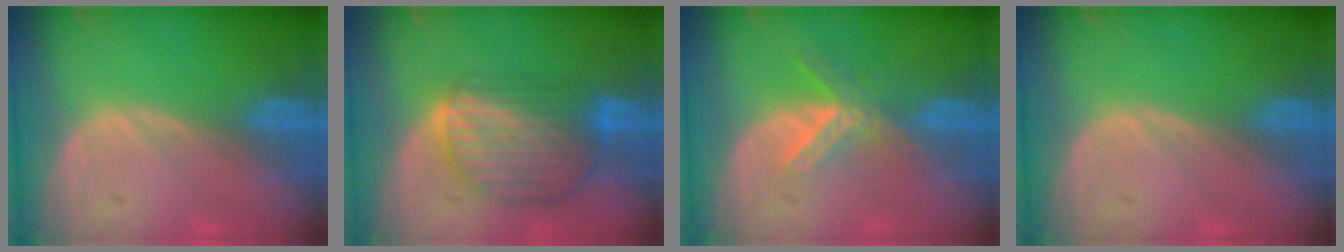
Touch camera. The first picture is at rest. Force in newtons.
{"total": 8.7, "press": 7.6, "slide": 4.1}
{"total": 5.7, "press": 5.0, "slide": 2.8}
{"total": 0.0}